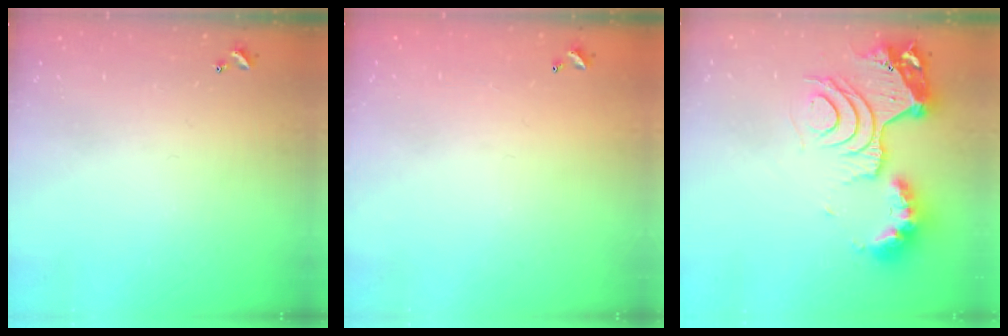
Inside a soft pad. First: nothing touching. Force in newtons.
{"total": 2.8, "press": 2.8, "slide": 0.1}
{"total": 15.4, "press": 15.3, "slide": 1.6}